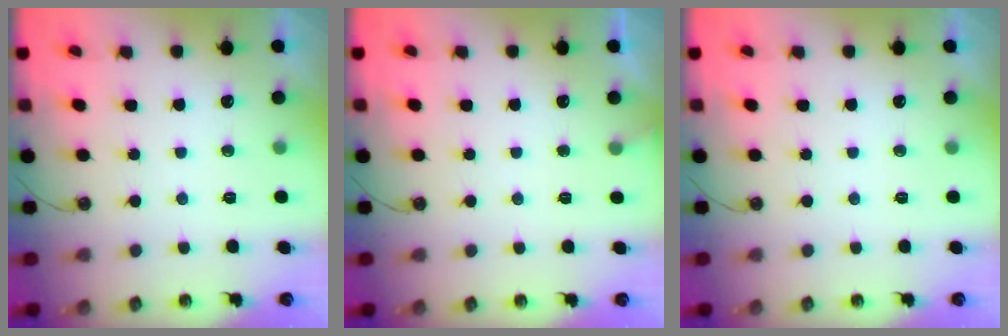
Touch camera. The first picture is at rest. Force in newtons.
{"total": 2.9, "press": 2.9, "slide": 0.2}
{"total": 0.0}